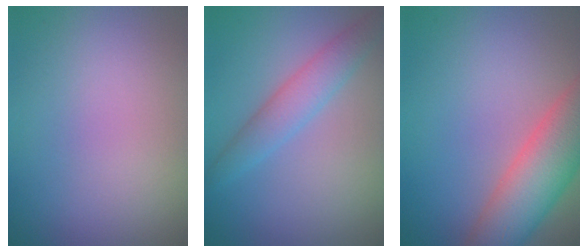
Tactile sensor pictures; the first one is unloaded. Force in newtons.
{"total": 3.0, "press": 3.0, "slide": 0.1}
{"total": 7.6, "press": 7.6, "slide": 0.5}